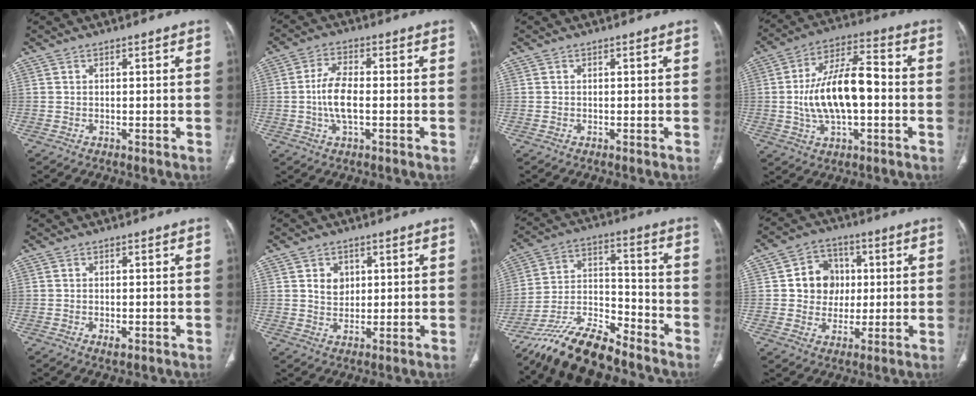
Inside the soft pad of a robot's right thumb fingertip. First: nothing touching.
{"total": 7.1, "force": [-0.9, 3.0, 6.4], "torque": [-0.134, 0.007, -0.020]}
{"total": 0.0}
{"total": 16.0, "force": [-1.3, 7.4, 14.1], "torque": [-0.251, 0.029, -0.025]}
{"total": 1.7, "force": [-0.6, 0.8, 1.3], "torque": [-0.023, -0.001, -0.007]}
{"total": 4.1, "force": [1.3, 3.3, 2.1], "torque": [-0.015, -0.007, 0.025]}
{"total": 14.9, "force": [-12.9, 4.0, 6.3], "torque": [-0.109, 0.077, -0.238]}
{"total": 9.7, "force": [1.0, 8.7, 4.3], "torque": [-0.020, 0.006, 0.014]}